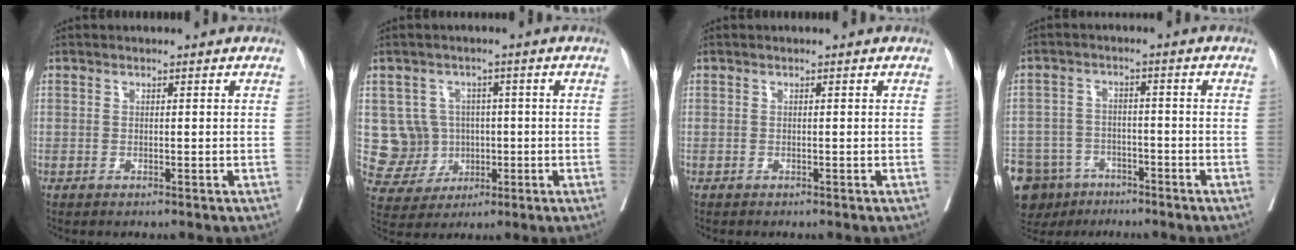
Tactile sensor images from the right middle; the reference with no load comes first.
{"total": 6.6, "force": [0.2, 6.6, 0.9], "torque": [-0.019, 0.014, 0.016]}
{"total": 0.0}
{"total": 13.6, "force": [-9.2, 9.1, 4.1], "torque": [-0.109, 0.001, -0.137]}